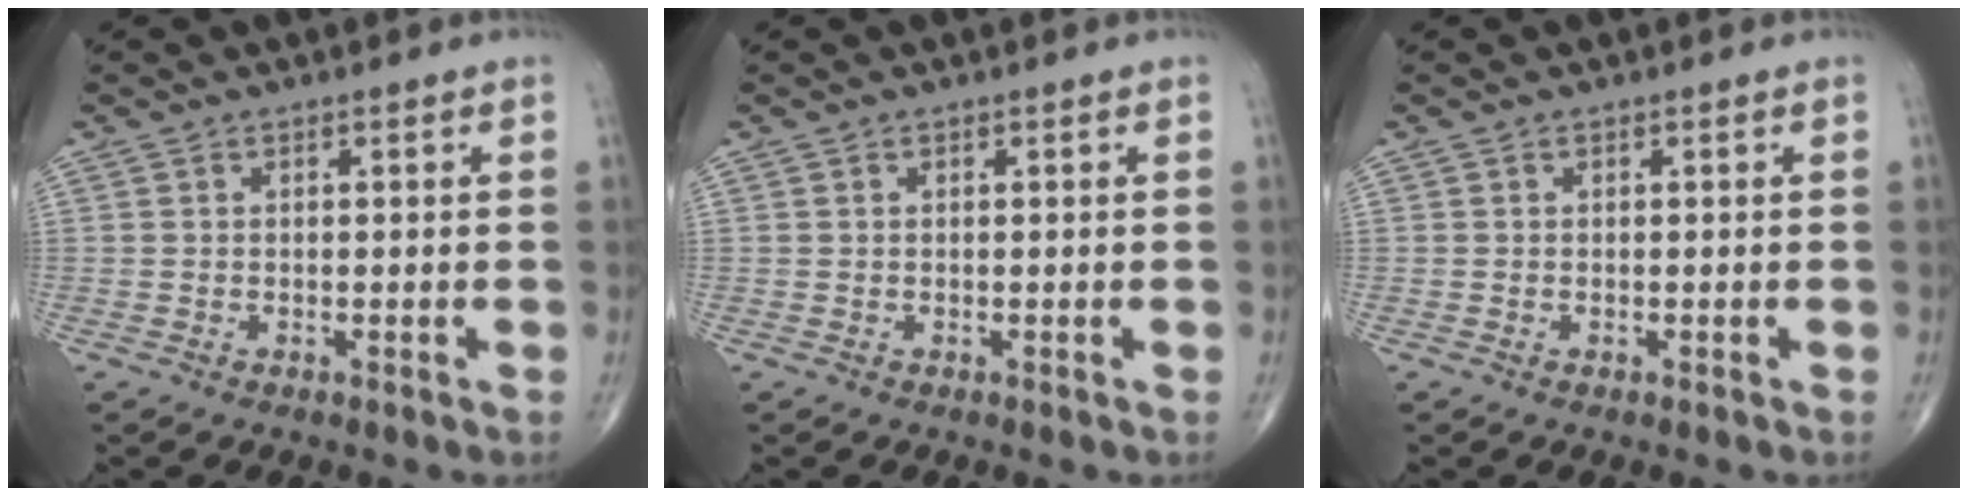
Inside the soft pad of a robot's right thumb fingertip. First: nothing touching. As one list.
[{"total": 0.0}, {"total": 0.0}]